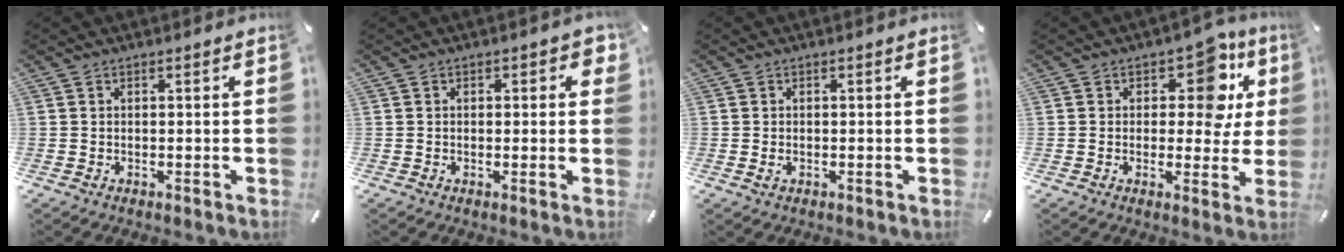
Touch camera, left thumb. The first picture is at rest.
{"total": 1.8, "force": [0.2, 1.1, 1.5], "torque": [-0.012, 0.000, -0.002]}
{"total": 1.2, "force": [-0.2, 0.9, 0.7], "torque": [-0.014, 0.002, -0.004]}
{"total": 12.2, "force": [4.9, 7.1, 8.5], "torque": [-0.097, -0.029, 0.079]}